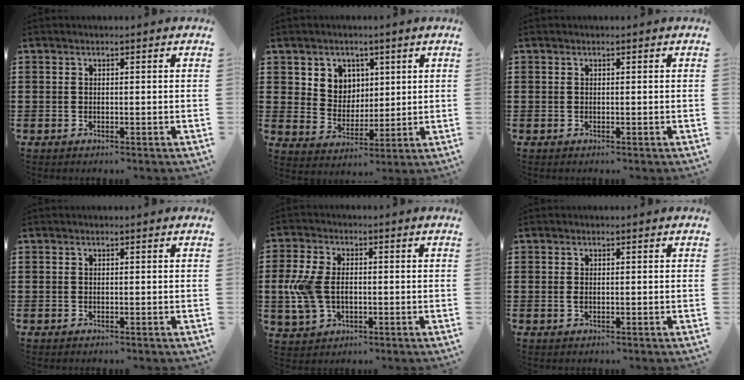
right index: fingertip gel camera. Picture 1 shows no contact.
{"total": 5.5, "force": [2.7, 4.7, 0.5], "torque": [-0.032, -0.001, 0.048]}
{"total": 0.0}
{"total": 0.0}
{"total": 7.0, "force": [-0.4, 4.6, 5.2], "torque": [-0.144, -0.001, -0.017]}
{"total": 0.7, "force": [-0.1, 0.3, 0.6], "torque": [-0.013, 0.000, -0.002]}